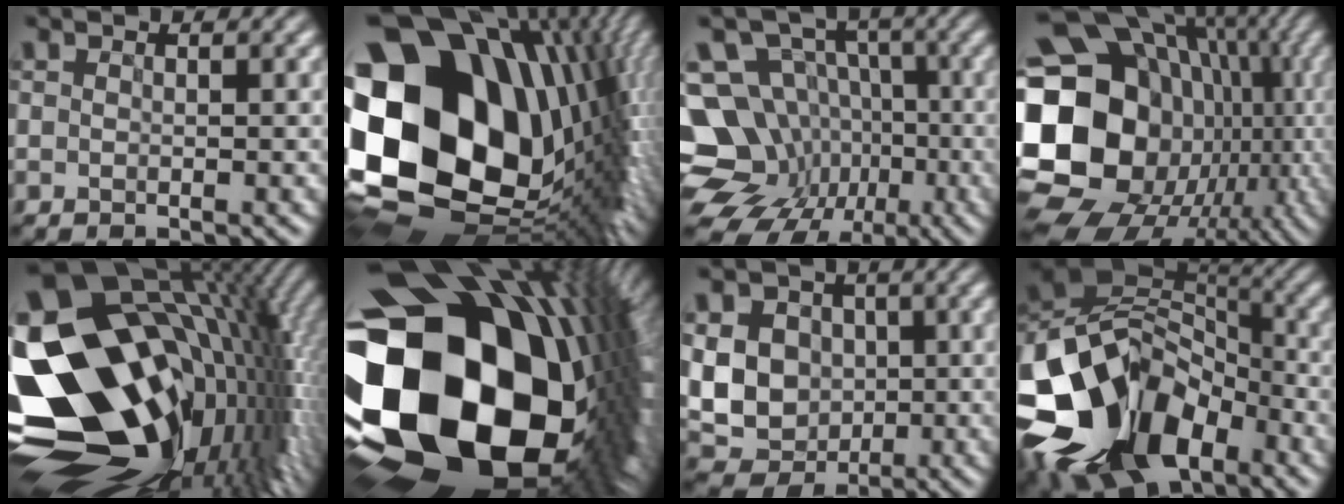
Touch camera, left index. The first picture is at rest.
{"total": 22.2, "force": [2.9, 15.9, 15.3], "torque": [-0.335, -0.024, 0.086]}
{"total": 16.3, "force": [-4.8, 14.2, 6.4], "torque": [-0.149, -0.014, -0.082]}
{"total": 22.7, "force": [-1.3, 19.3, 11.9], "torque": [-0.249, 0.025, -0.041]}
{"total": 22.1, "force": [-0.5, 15.0, 16.2], "torque": [-0.292, -0.013, -0.006]}
{"total": 22.6, "force": [-1.4, 15.5, 16.3], "torque": [-0.308, -0.083, 0.006]}
{"total": 10.9, "force": [1.0, 9.7, 5.0], "torque": [-0.099, 0.022, 0.001]}
{"total": 15.8, "force": [-6.6, 10.1, 10.2], "torque": [-0.219, 0.008, -0.127]}